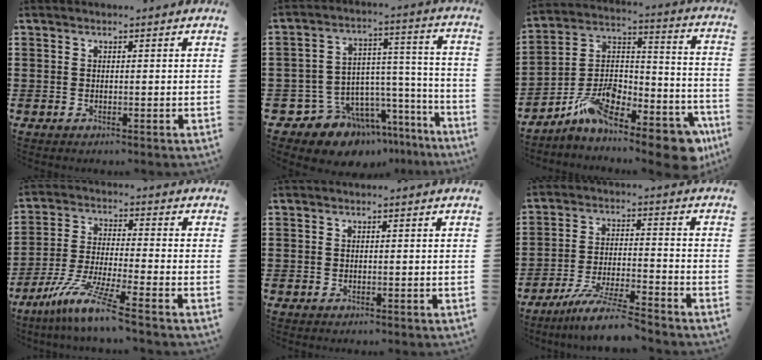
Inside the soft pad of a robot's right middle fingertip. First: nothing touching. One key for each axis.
{"total": 9.6, "fx": -7.9, "fy": 5.3, "fz": 1.3, "tx": -0.038, "ty": 0.014, "tz": -0.141}
{"total": 12.3, "fx": -10.0, "fy": 3.7, "fz": 6.1, "tx": -0.102, "ty": 0.018, "tz": -0.185}
{"total": 8.9, "fx": -6.9, "fy": -0.3, "fz": 5.6, "tx": -0.121, "ty": -0.015, "tz": -0.136}
{"total": 0.0}
{"total": 8.1, "fx": -7.2, "fy": 0.0, "fz": 3.7, "tx": -0.080, "ty": -0.009, "tz": -0.139}